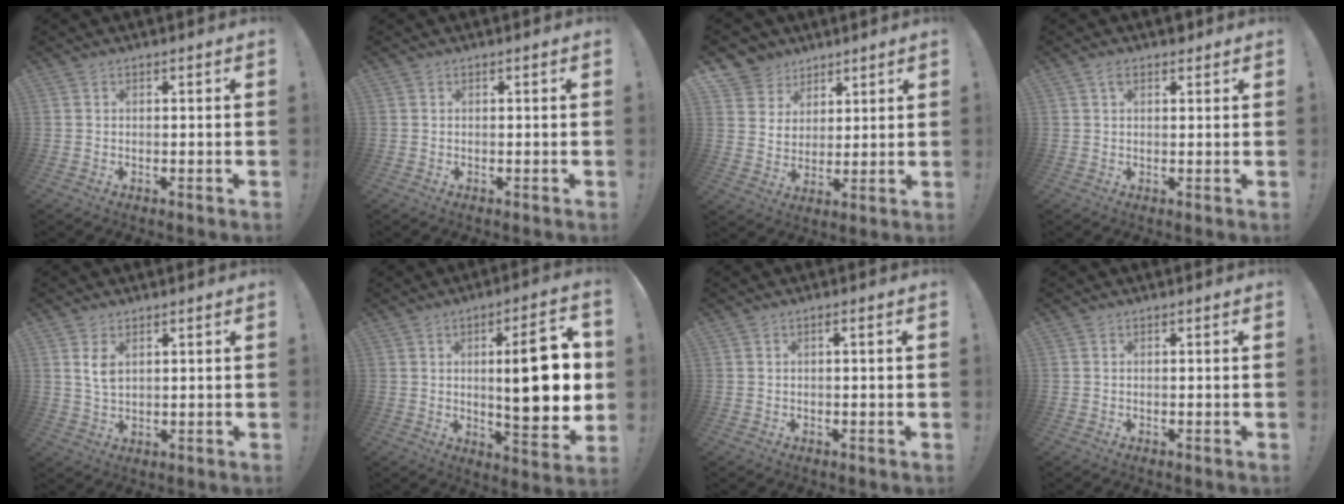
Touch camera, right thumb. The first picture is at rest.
{"total": 0.0}
{"total": 8.2, "force": [4.7, 6.6, 0.8], "torque": [-0.021, -0.037, 0.099]}
{"total": 2.3, "force": [1.5, 1.1, 1.4], "torque": [-0.023, -0.001, 0.025]}
{"total": 5.1, "force": [2.1, 3.2, 3.4], "torque": [-0.061, -0.009, 0.037]}
{"total": 16.0, "force": [1.9, 4.0, 15.4], "torque": [-0.213, -0.010, 0.022]}
{"total": 1.2, "force": [-0.3, -0.3, 1.1], "torque": [-0.030, 0.005, -0.006]}
{"total": 0.0}